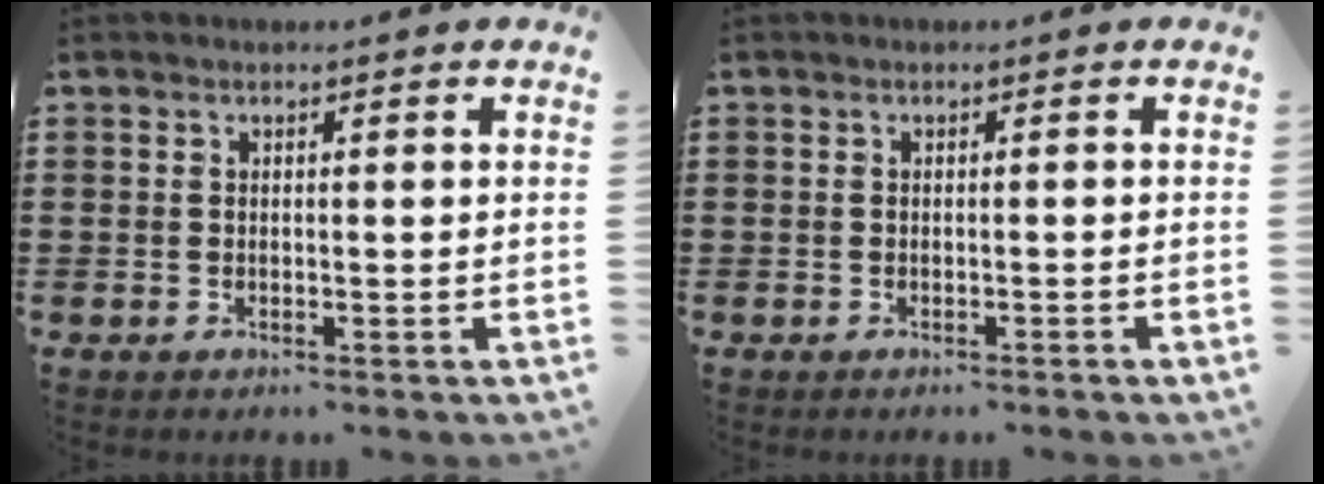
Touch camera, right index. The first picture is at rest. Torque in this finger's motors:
{"motor_torque": [0.81, -0.31, 0.08, 0.03]}